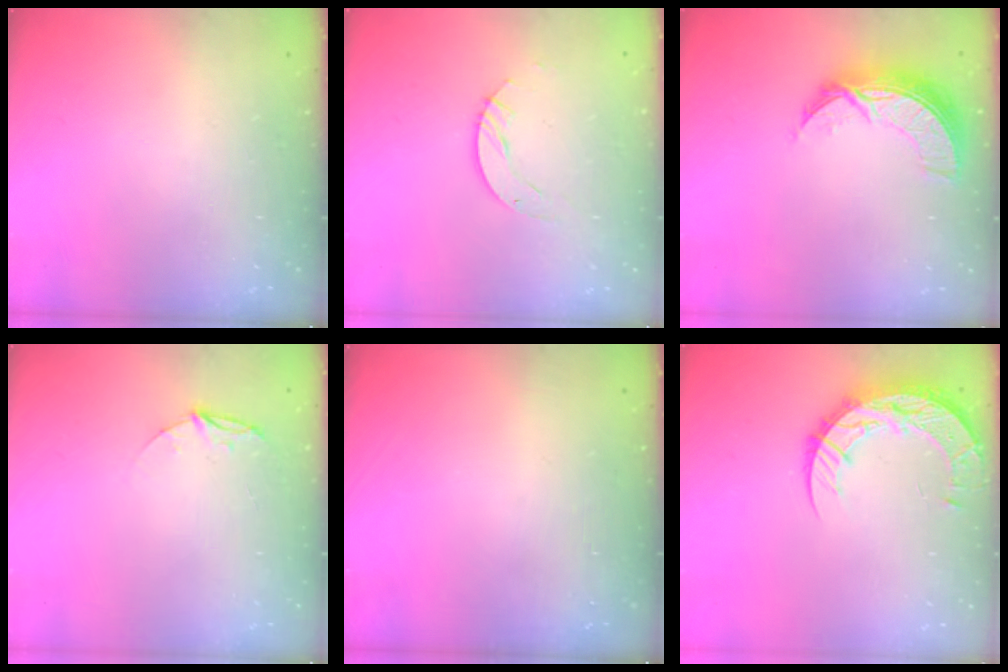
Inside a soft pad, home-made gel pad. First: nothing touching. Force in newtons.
{"total": 4.0, "press": 4.0, "slide": 0.3}
{"total": 9.3, "press": 9.3, "slide": 0.7}
{"total": 4.4, "press": 4.4, "slide": 0.4}
{"total": 0.0}
{"total": 13.5, "press": 13.5, "slide": 1.0}